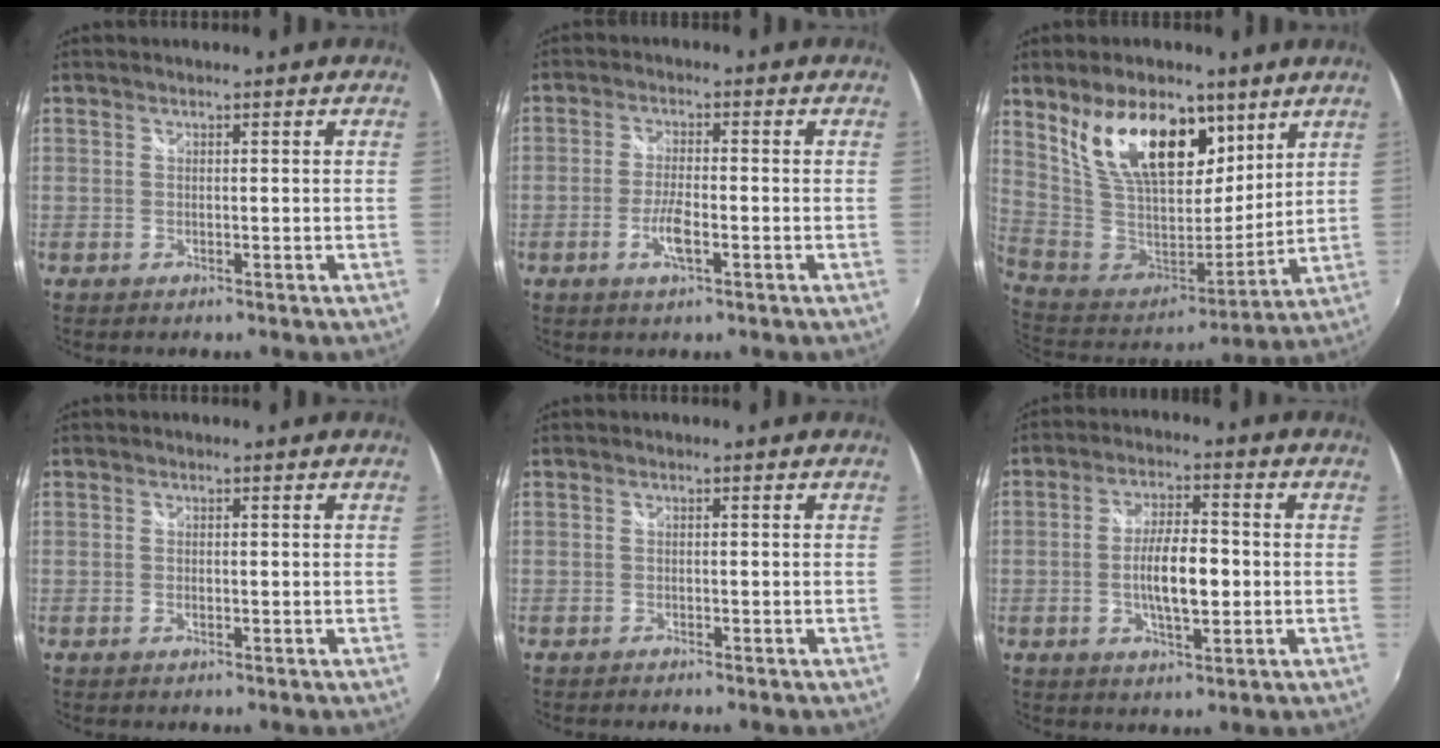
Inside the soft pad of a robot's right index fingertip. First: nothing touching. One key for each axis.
{"total": 4.8, "fx": -1.8, "fy": 1.2, "fz": 4.2, "tx": -0.091, "ty": -0.004, "tz": -0.036}
{"total": 21.1, "fx": 10.7, "fy": 11.4, "fz": 14.2, "tx": -0.272, "ty": 0.011, "tz": 0.208}
{"total": 0.5, "fx": -0.1, "fy": 0.3, "fz": 0.4, "tx": -0.009, "ty": -0.002, "tz": -0.004}
{"total": 0.9, "fx": -0.8, "fy": 0.2, "fz": 0.3, "tx": -0.010, "ty": -0.005, "tz": -0.016}
{"total": 8.5, "fx": -1.2, "fy": 2.9, "fz": 7.9, "tx": -0.147, "ty": 0.001, "tz": -0.019}